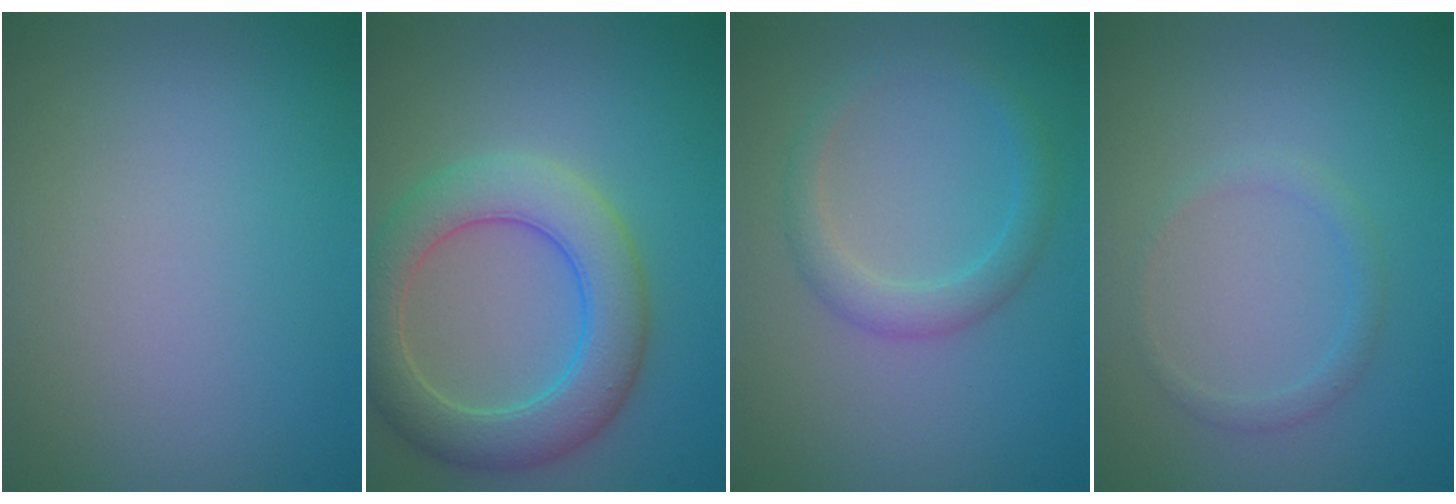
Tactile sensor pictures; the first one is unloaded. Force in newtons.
{"total": 6.2, "press": 6.1, "slide": 0.5}
{"total": 2.4, "press": 2.4, "slide": 0.0}
{"total": 1.2, "press": 1.2, "slide": 0.0}